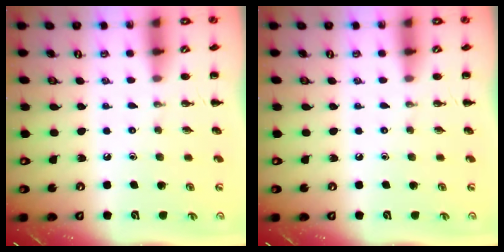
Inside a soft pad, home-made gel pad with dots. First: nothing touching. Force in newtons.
{"total": 0.0}